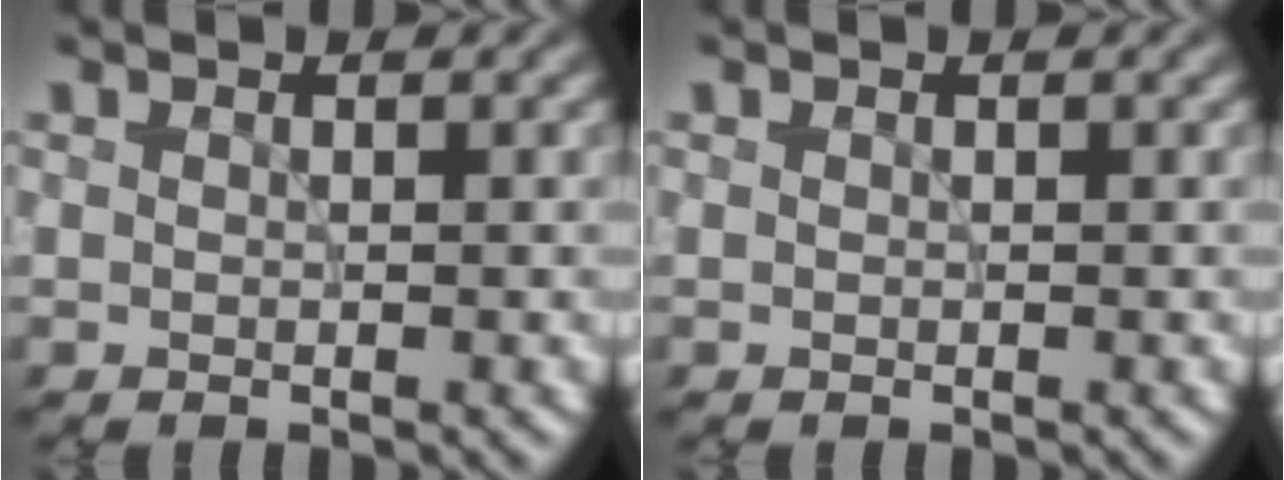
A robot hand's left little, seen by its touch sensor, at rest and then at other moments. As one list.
[{"total": 0.0}]